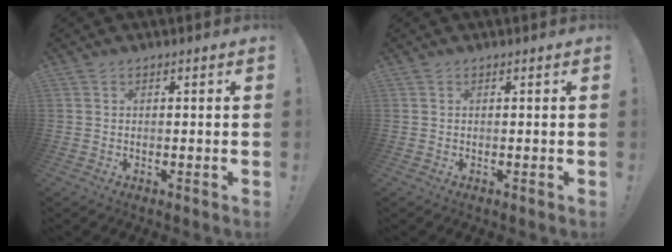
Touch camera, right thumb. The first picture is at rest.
{"total": 0.0}